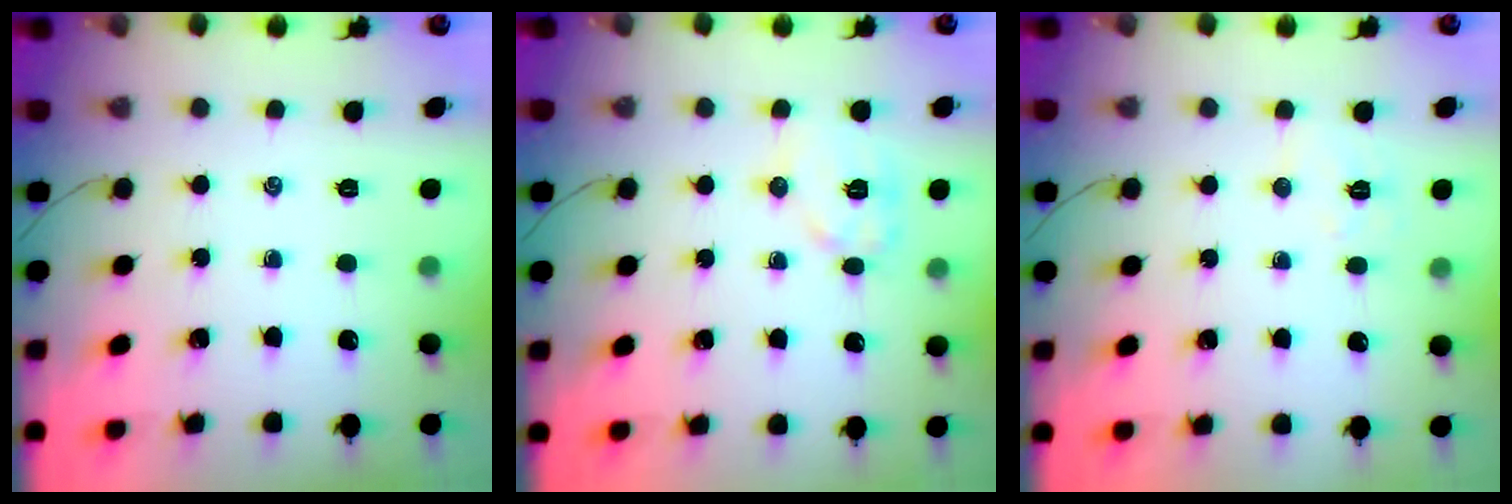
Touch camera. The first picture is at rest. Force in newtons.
{"total": 9.1, "press": 9.1, "slide": 0.2}
{"total": 4.8, "press": 4.7, "slide": 1.0}